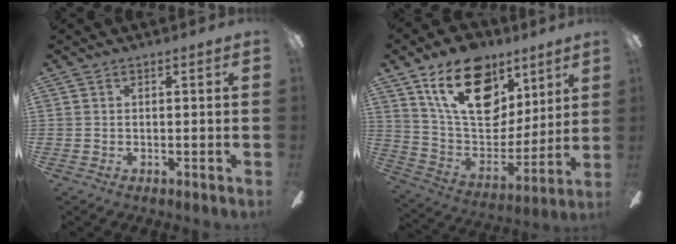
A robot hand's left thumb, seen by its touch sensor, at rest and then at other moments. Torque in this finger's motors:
{"motor_torque": [1.53, 1.43, 1.88, -0.89, 0.37]}